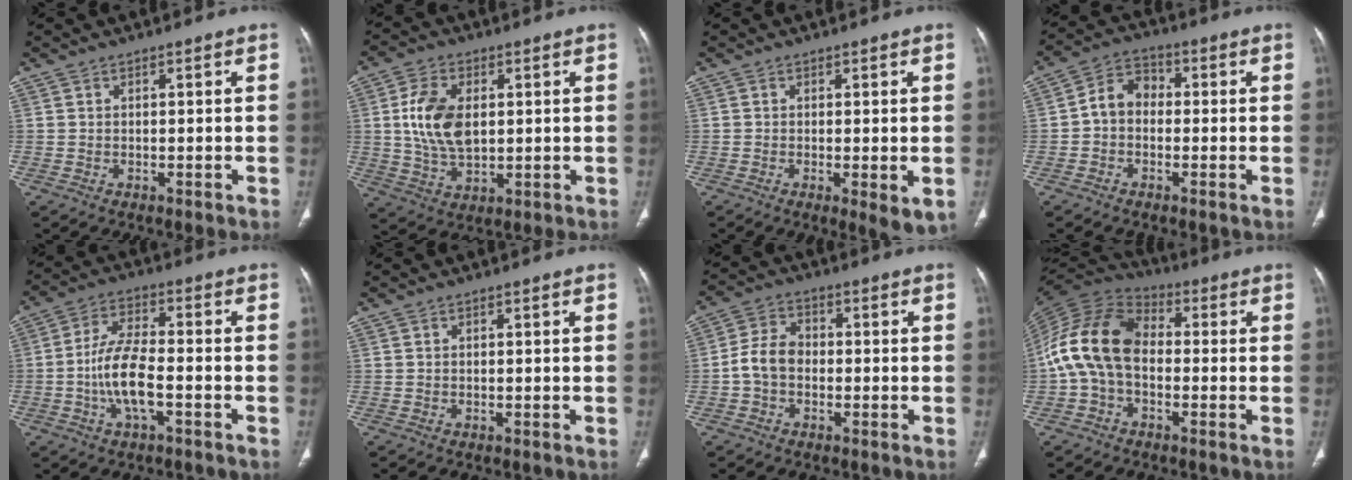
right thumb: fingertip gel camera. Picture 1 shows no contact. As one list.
[{"total": 11.1, "force": [1.6, 6.8, 8.7], "torque": [-0.162, -0.007, 0.037]}, {"total": 5.0, "force": [-1.1, 1.4, 4.6], "torque": [-0.073, -0.017, -0.016]}, {"total": 6.2, "force": [-0.6, 4.9, 3.7], "torque": [-0.047, 0.023, -0.028]}, {"total": 9.5, "force": [-2.8, 3.9, 8.2], "torque": [-0.166, 0.025, -0.055]}, {"total": 0.0}, {"total": 6.2, "force": [-1.2, 4.6, 4.0], "torque": [-0.067, 0.022, -0.033]}, {"total": 14.1, "force": [-1.2, 9.5, 10.4], "torque": [-0.202, 0.034, -0.035]}]